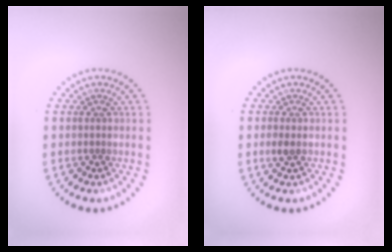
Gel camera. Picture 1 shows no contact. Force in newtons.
{"total": 1.1, "press": 1.1, "slide": 0.1}